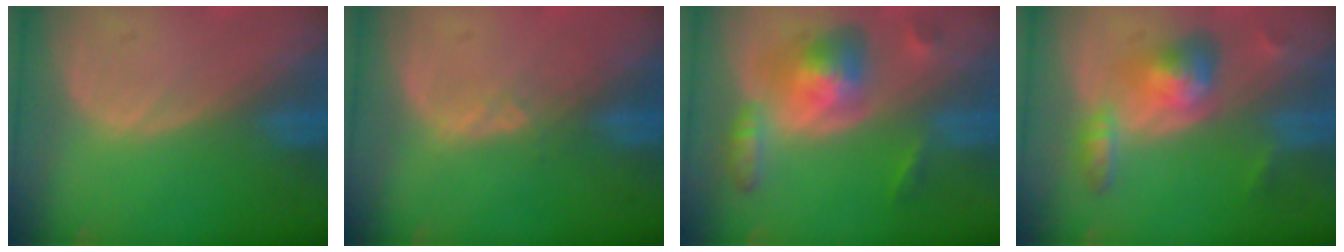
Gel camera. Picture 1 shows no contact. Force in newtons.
{"total": 1.6, "press": 1.5, "slide": 0.7}
{"total": 7.2, "press": 7.2, "slide": 0.5}
{"total": 6.2, "press": 5.5, "slide": 2.8}